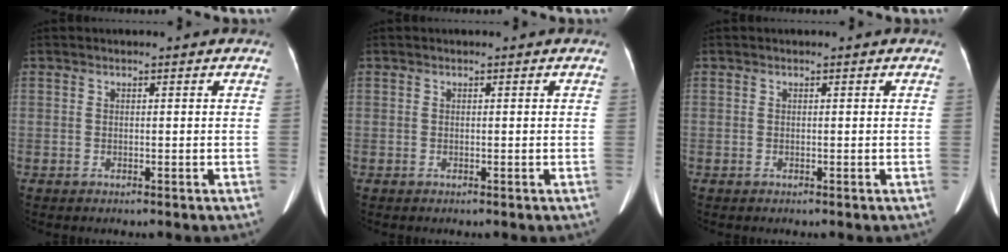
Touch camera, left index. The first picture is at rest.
{"total": 0.0}
{"total": 0.0}